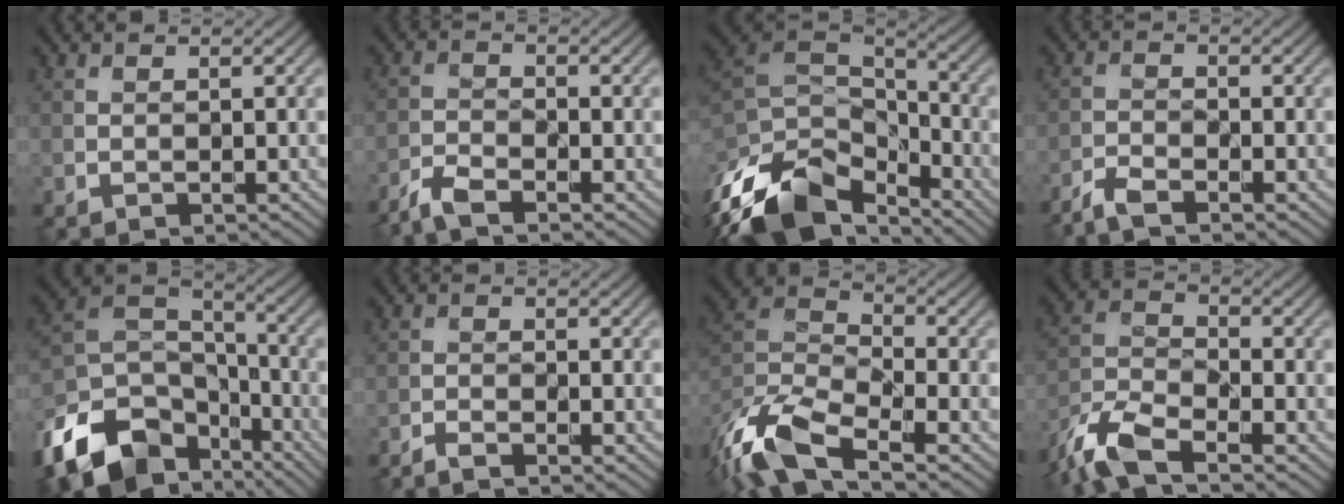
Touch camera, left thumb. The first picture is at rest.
{"total": 3.6, "force": [-3.1, 0.5, 1.8], "torque": [-0.044, -0.006, -0.072]}
{"total": 15.6, "force": [-9.7, 8.3, 9.0], "torque": [-0.248, -0.024, -0.167]}
{"total": 3.0, "force": [-2.6, 0.3, 1.5], "torque": [-0.036, -0.005, -0.061]}
{"total": 15.0, "force": [-9.1, 9.1, 7.8], "torque": [-0.206, -0.031, -0.169]}
{"total": 1.7, "force": [-1.5, 0.0, 0.7], "torque": [-0.017, -0.003, -0.037]}
{"total": 12.6, "force": [-8.2, 4.7, 8.4], "torque": [-0.189, -0.016, -0.170]}
{"total": 8.7, "force": [-6.4, 2.6, 5.3], "torque": [-0.119, -0.013, -0.147]}